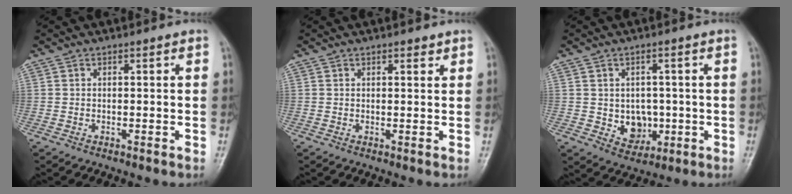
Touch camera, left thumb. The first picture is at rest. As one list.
[{"total": 1.4, "force": [1.0, 0.6, 0.8], "torque": [-0.006, -0.005, 0.014]}, {"total": 6.2, "force": [-0.6, 5.1, 3.4], "torque": [-0.016, 0.000, 0.005]}]